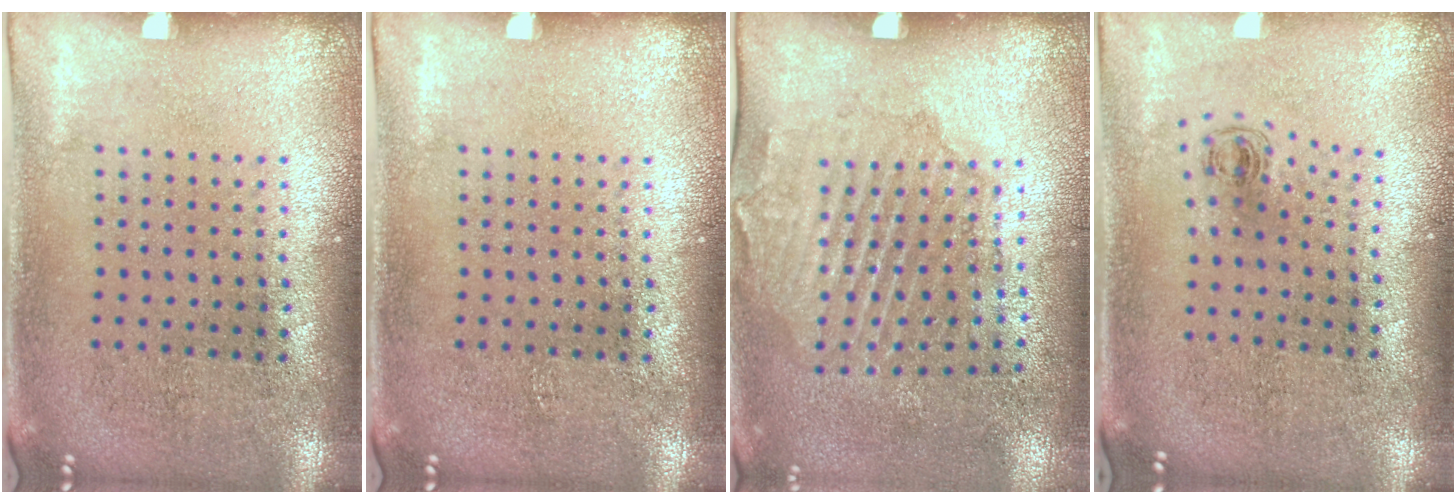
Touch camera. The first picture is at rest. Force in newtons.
{"total": 0.0}
{"total": 1.6, "press": 1.4, "slide": 0.8}
{"total": 0.6, "press": 0.3, "slide": 0.5}